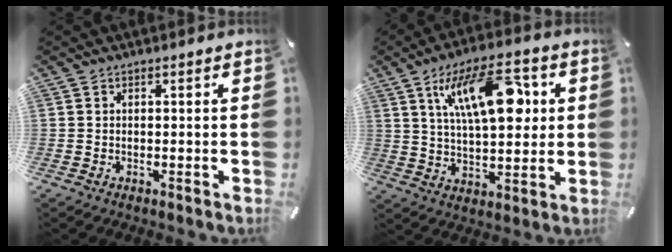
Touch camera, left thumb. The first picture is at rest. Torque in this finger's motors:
{"motor_torque": [2.11, 2.15, 1.47, -1.30, 0.52]}